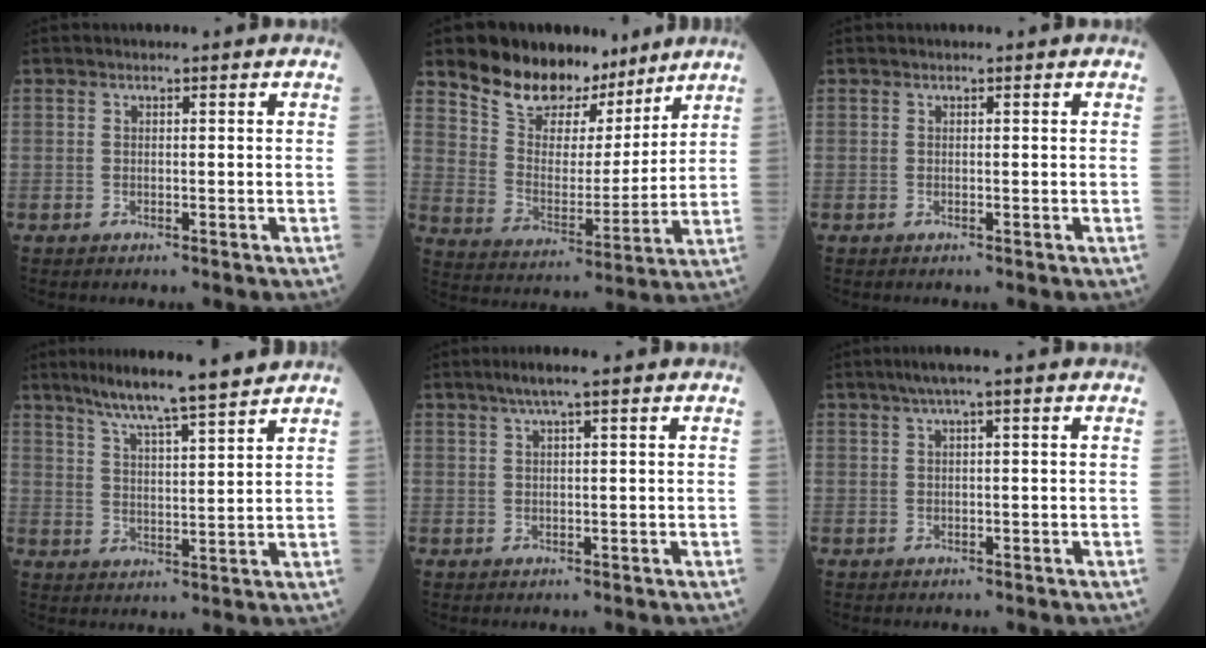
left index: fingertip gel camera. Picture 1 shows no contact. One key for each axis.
{"total": 13.7, "fx": 11.1, "fy": 6.4, "fz": 4.7, "tx": -0.081, "ty": 0.010, "tz": 0.199}
{"total": 0.0}
{"total": 10.5, "fx": 9.0, "fy": -0.6, "fz": 5.3, "tx": -0.087, "ty": 0.009, "tz": 0.141}
{"total": 3.1, "fx": 2.0, "fy": -0.3, "fz": 2.4, "tx": -0.051, "ty": 0.011, "tz": 0.039}
{"total": 2.8, "fx": 1.5, "fy": -0.2, "fz": 2.4, "tx": -0.051, "ty": 0.018, "tz": 0.030}